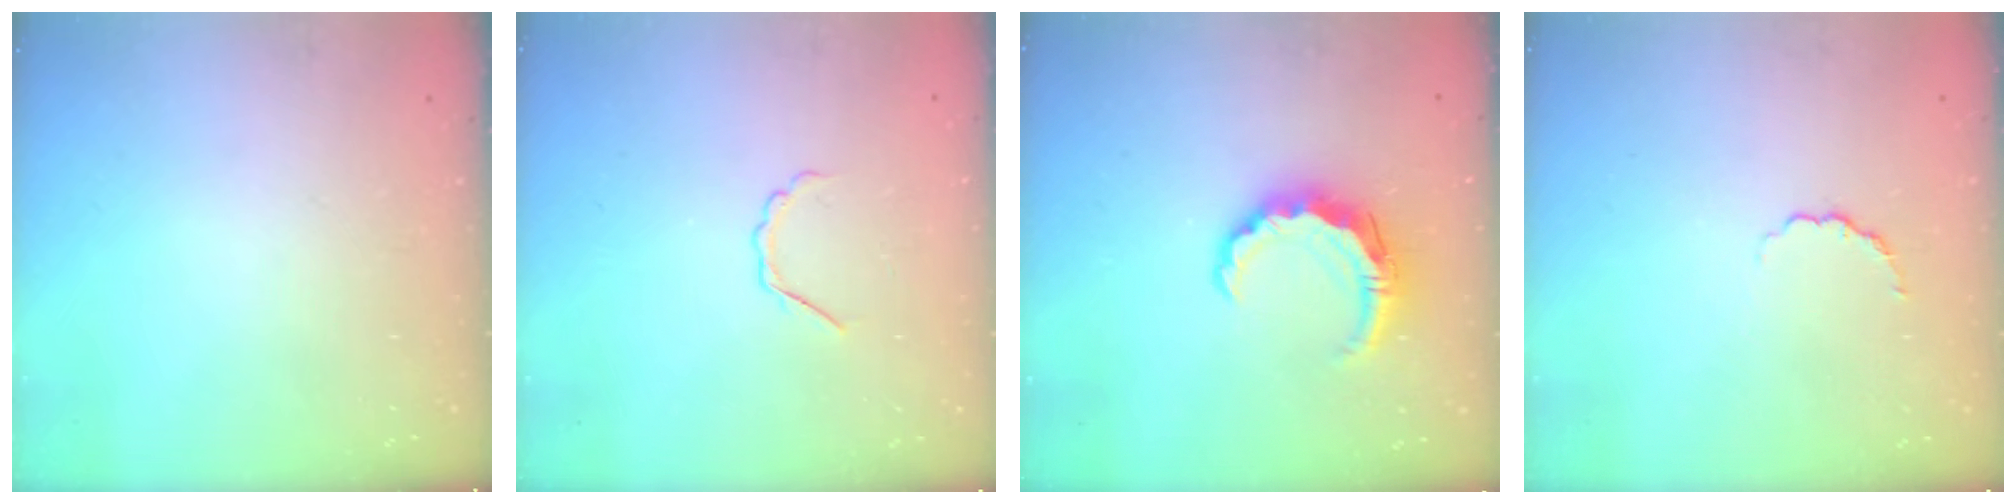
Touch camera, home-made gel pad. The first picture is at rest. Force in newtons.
{"total": 3.5, "press": 3.5, "slide": 0.7}
{"total": 8.1, "press": 8.0, "slide": 1.1}
{"total": 2.6, "press": 2.4, "slide": 1.0}